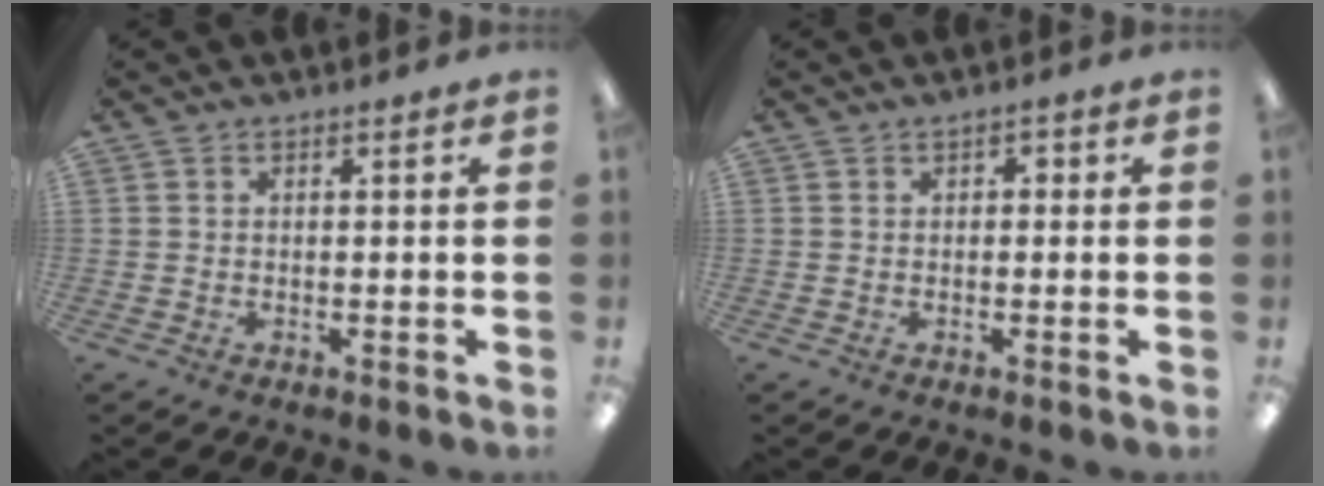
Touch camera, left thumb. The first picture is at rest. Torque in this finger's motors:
{"motor_torque": [-0.18, 0.23, -0.18, 0.12, -0.03]}